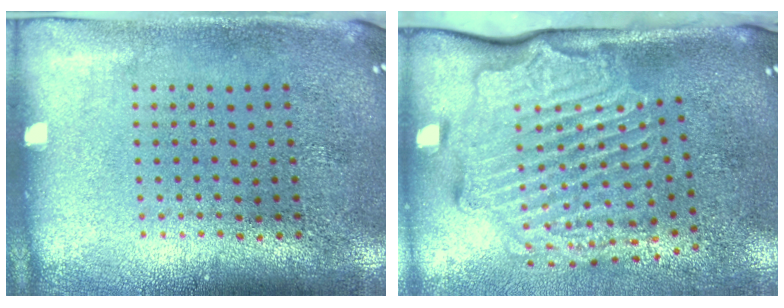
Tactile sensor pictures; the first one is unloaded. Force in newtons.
{"total": 3.1, "press": 2.3, "slide": 2.1}